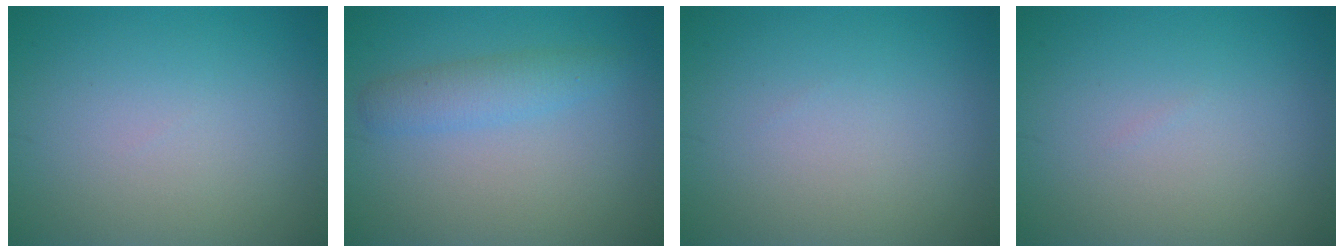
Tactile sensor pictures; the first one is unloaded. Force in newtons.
{"total": 2.5, "press": 2.5, "slide": 0.0}
{"total": 0.0}
{"total": 0.0}